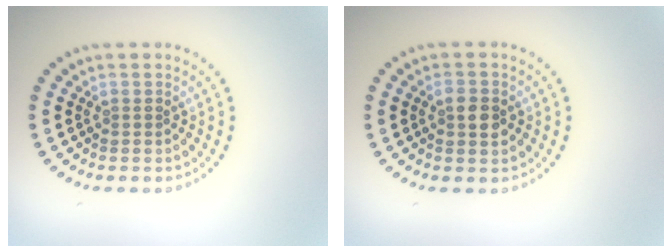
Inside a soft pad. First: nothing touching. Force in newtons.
{"total": 1.9, "press": 1.9, "slide": 0.1}